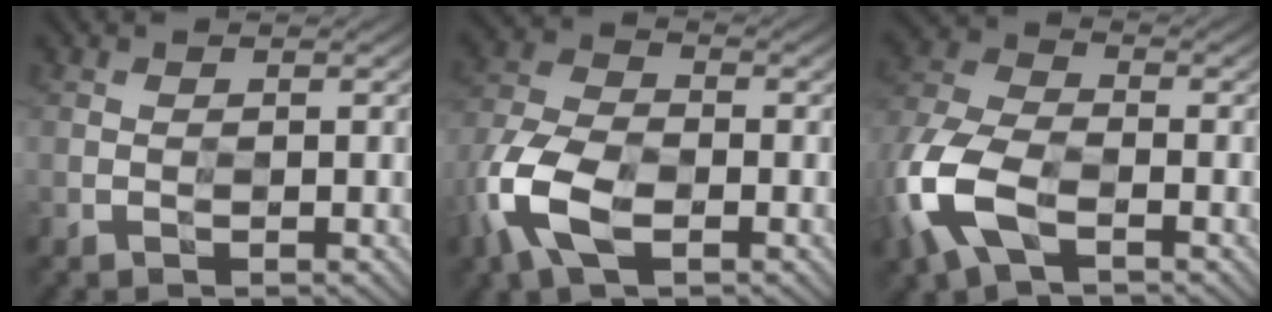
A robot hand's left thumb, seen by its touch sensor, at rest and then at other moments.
{"total": 10.1, "force": [-4.5, 5.8, 6.9], "torque": [-0.174, -0.008, -0.098]}
{"total": 11.4, "force": [-4.6, 6.7, 7.9], "torque": [-0.216, -0.015, -0.100]}